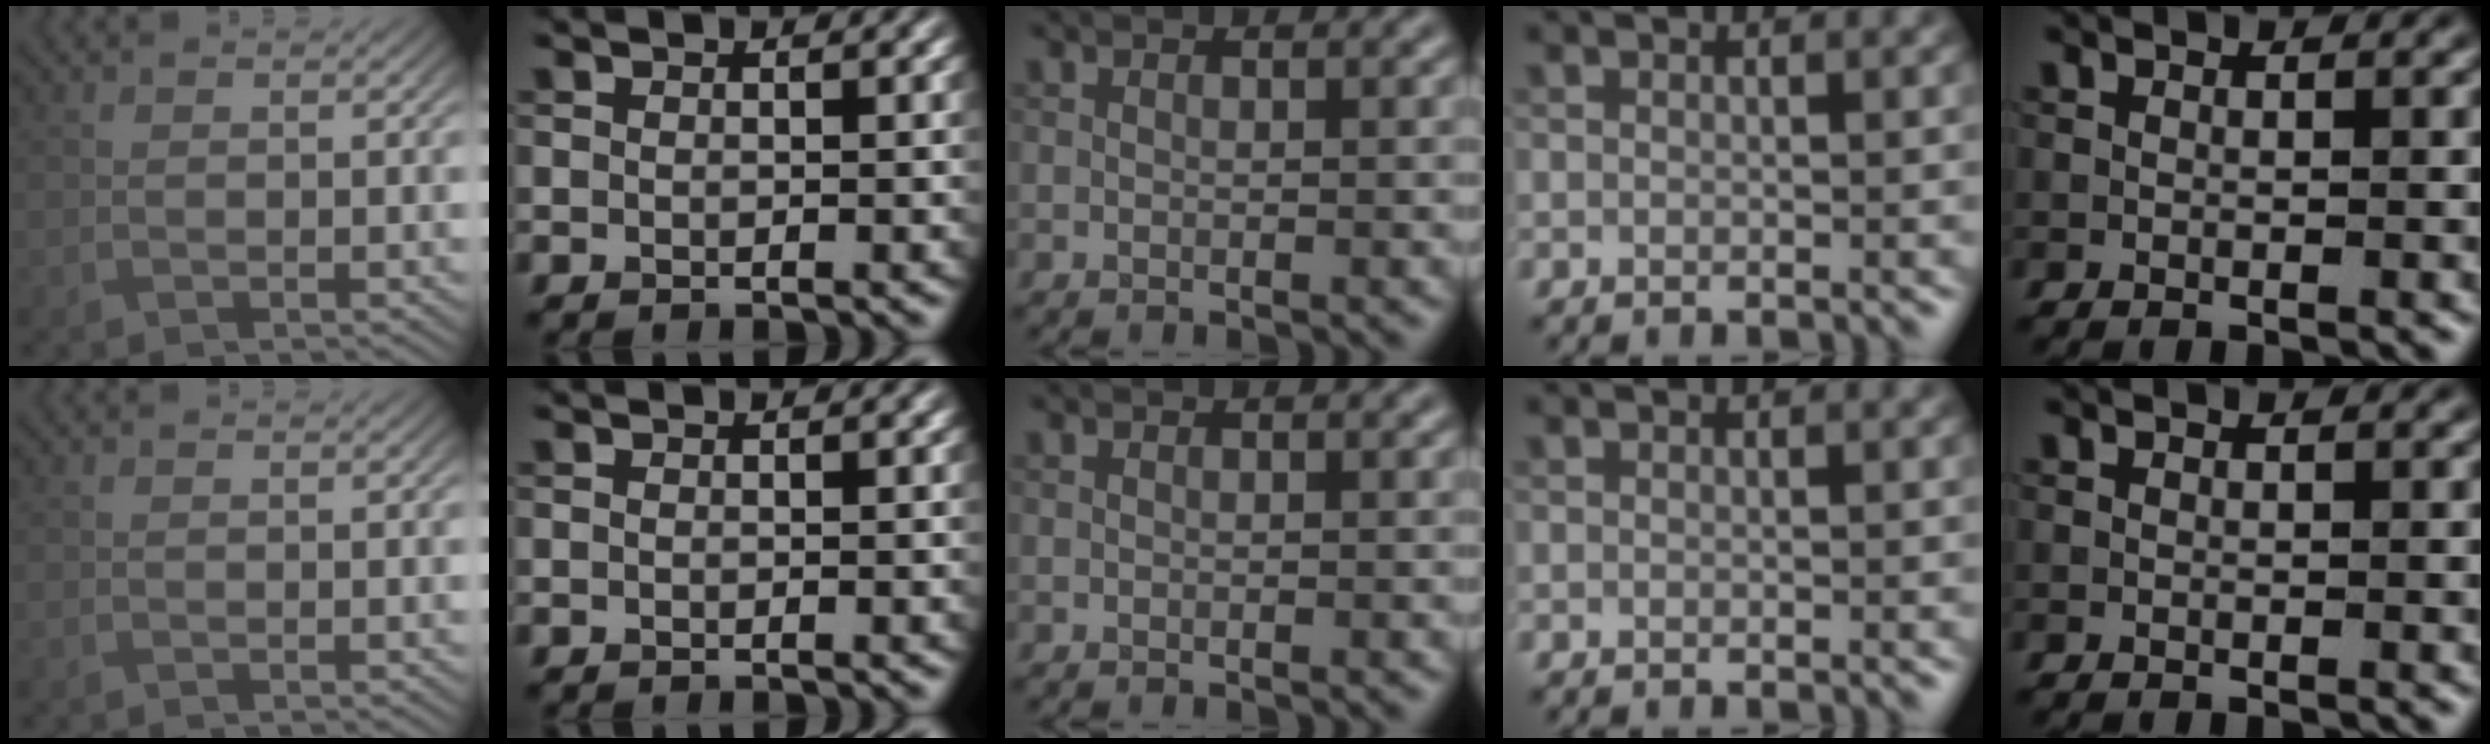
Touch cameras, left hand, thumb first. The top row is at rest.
{}